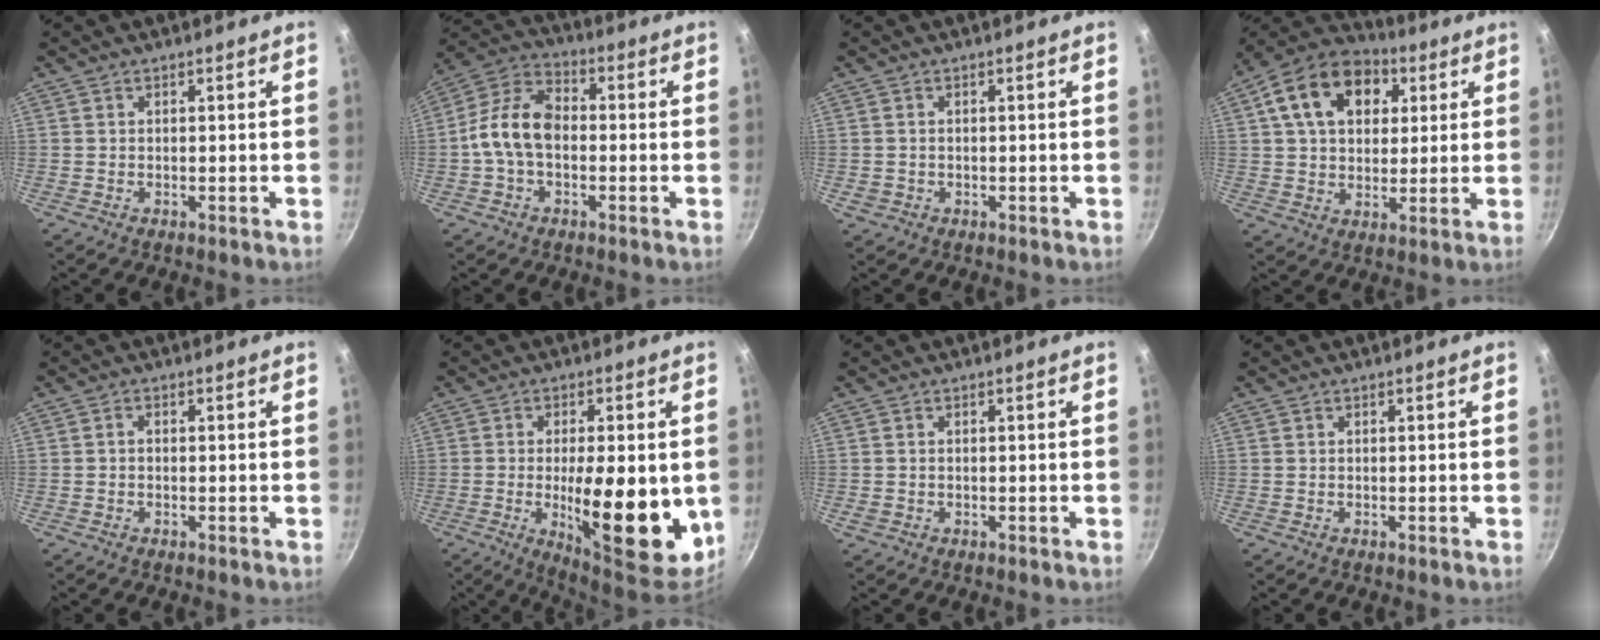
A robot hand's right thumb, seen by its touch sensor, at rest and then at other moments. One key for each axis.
{"total": 11.0, "fx": -1.1, "fy": 7.2, "fz": 8.1, "tx": -0.135, "ty": 0.039, "tz": -0.041}
{"total": 1.3, "fx": -0.3, "fy": 1.2, "fz": 0.5, "tx": -0.008, "ty": 0.002, "tz": -0.002}
{"total": 17.3, "fx": 5.7, "fy": 12.2, "fz": 11.0, "tx": -0.169, "ty": 0.016, "tz": 0.083}
{"total": 1.0, "fx": -0.2, "fy": 0.7, "fz": 0.6, "tx": -0.012, "ty": 0.006, "tz": -0.004}
{"total": 18.5, "fx": -2.6, "fy": 6.6, "fz": 17.1, "tx": -0.232, "ty": -0.007, "tz": -0.029}
{"total": 0.6, "fx": -0.1, "fy": 0.5, "fz": 0.3, "tx": -0.003, "ty": 0.001, "tz": -0.001}
{"total": 0.0}